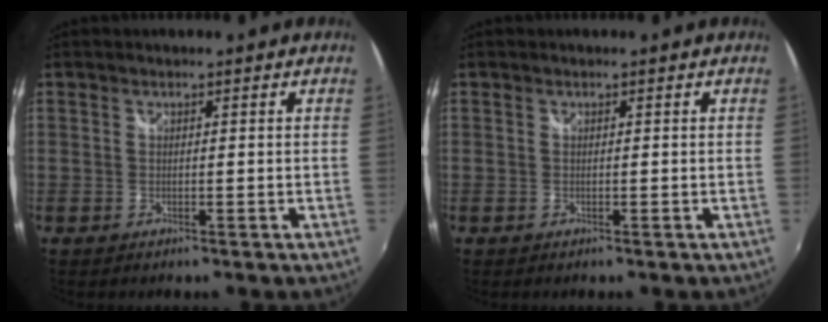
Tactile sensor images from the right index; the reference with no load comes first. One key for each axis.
{"total": 0.0}